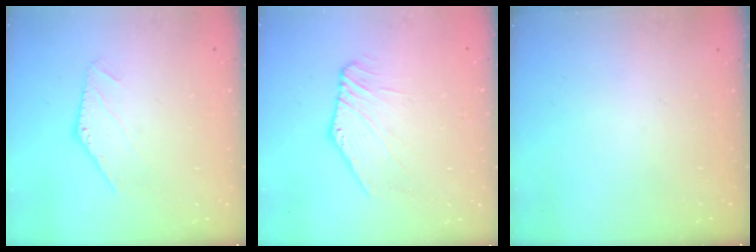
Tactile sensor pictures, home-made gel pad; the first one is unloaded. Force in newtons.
{"total": 1.6, "press": 1.6, "slide": 0.2}
{"total": 0.0}